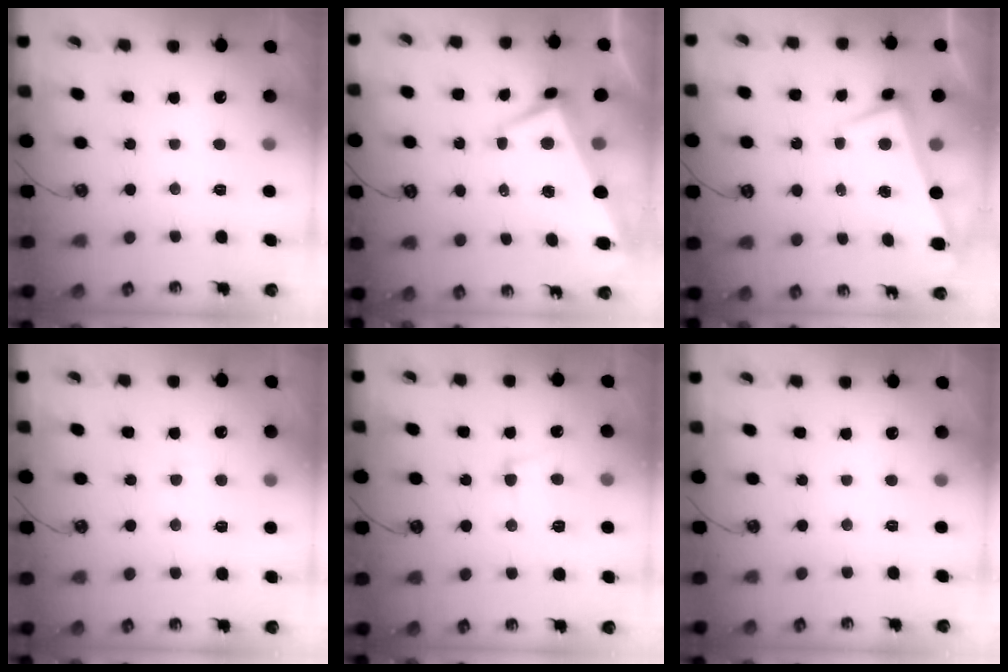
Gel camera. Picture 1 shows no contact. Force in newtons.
{"total": 1.8, "press": 1.1, "slide": 1.3}
{"total": 1.7, "press": 0.7, "slide": 1.6}
{"total": 2.7, "press": 2.6, "slide": 0.4}
{"total": 4.0, "press": 3.9, "slide": 0.6}
{"total": 0.0}